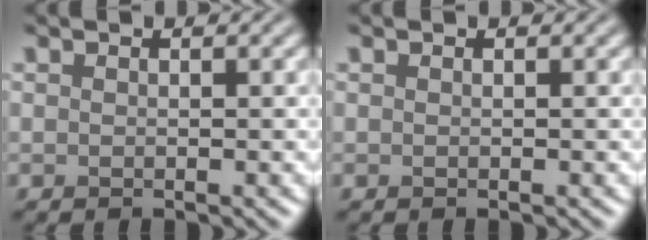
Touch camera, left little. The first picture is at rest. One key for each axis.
{"total": 0.0}